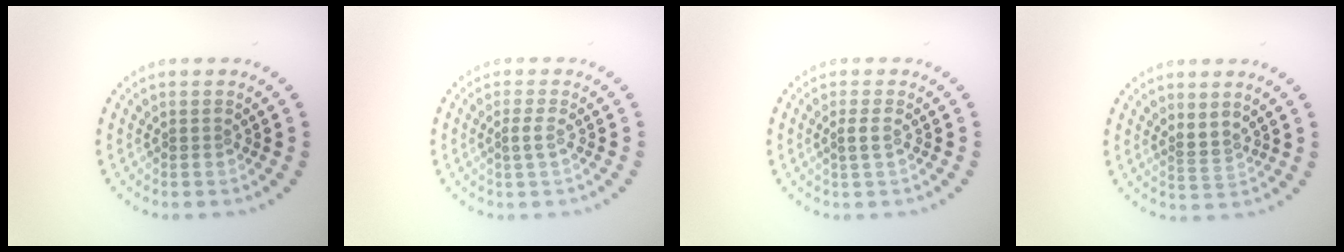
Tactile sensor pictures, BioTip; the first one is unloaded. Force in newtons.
{"total": 0.9, "press": 0.7, "slide": 0.4}
{"total": 1.2, "press": 1.0, "slide": 0.6}
{"total": 1.6, "press": 1.2, "slide": 1.1}